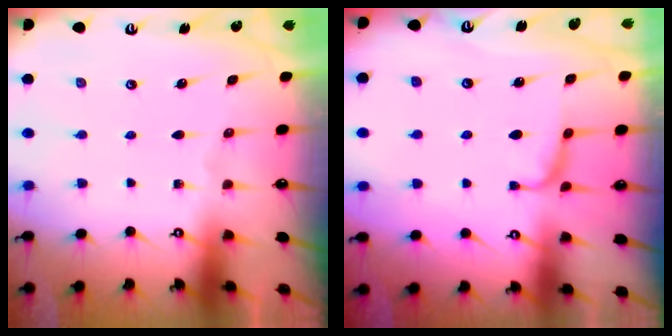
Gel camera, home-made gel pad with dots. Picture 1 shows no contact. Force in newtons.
{"total": 0.9, "press": 0.2, "slide": 0.9}